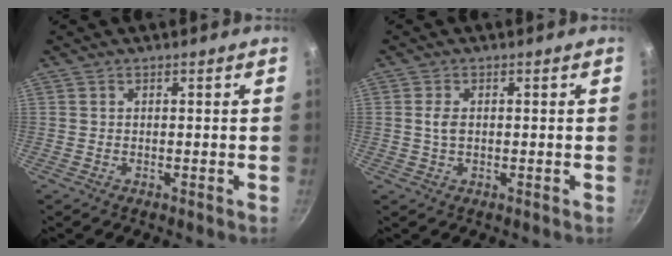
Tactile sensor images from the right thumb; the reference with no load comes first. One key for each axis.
{"total": 2.4, "fx": 0.2, "fy": 1.5, "fz": 1.9, "tx": -0.033, "ty": 0.002, "tz": 0.004}